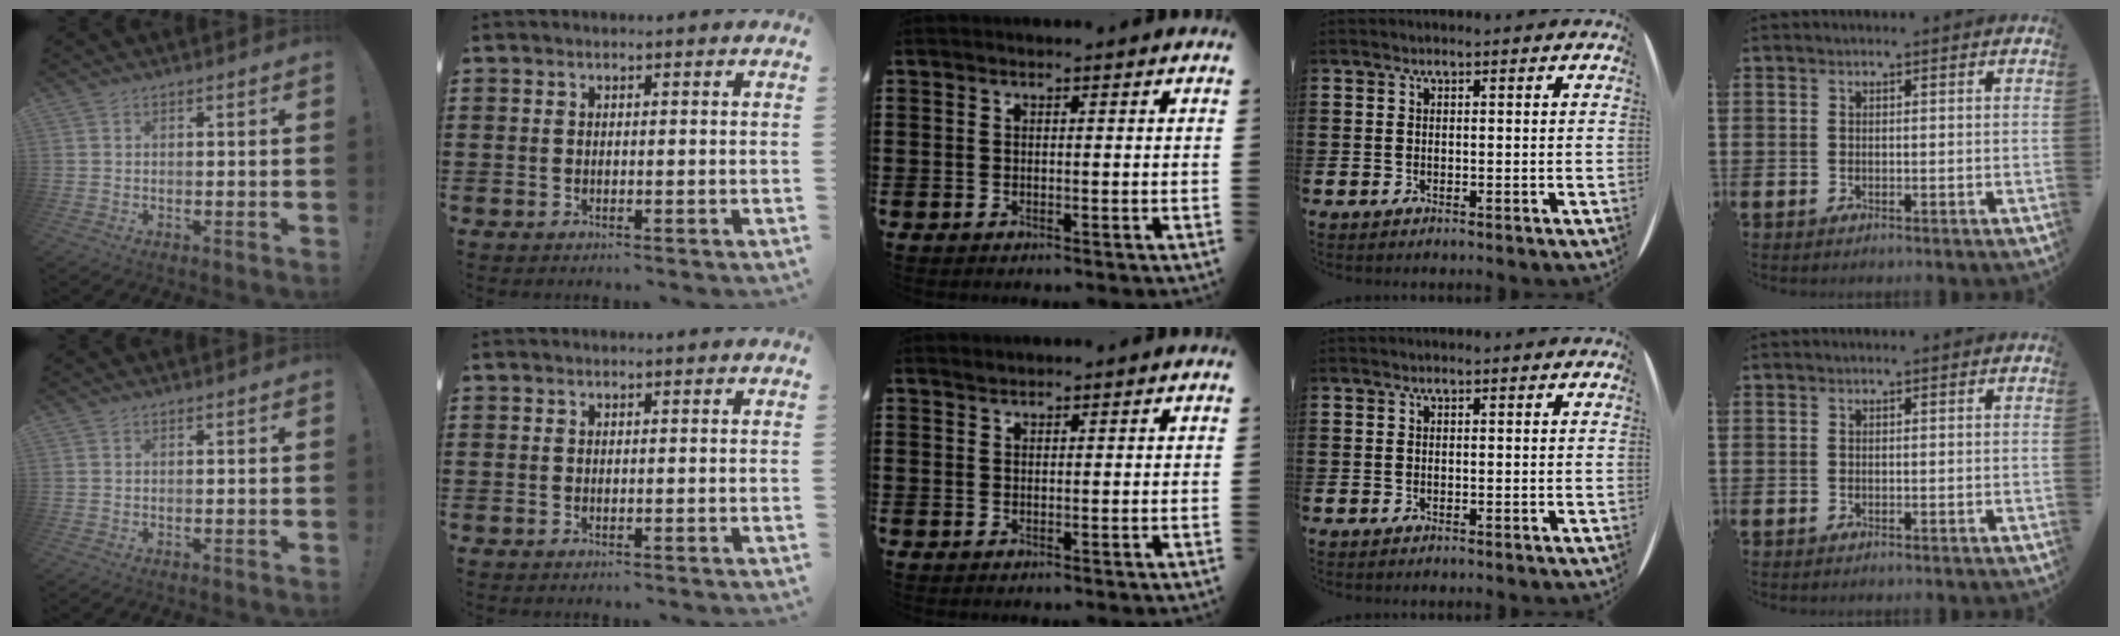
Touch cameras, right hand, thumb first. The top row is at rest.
{"middle": {"total": 0.8, "force": [0.7, 0.1, -0.1], "torque": [0.000, -0.002, 0.015]}}